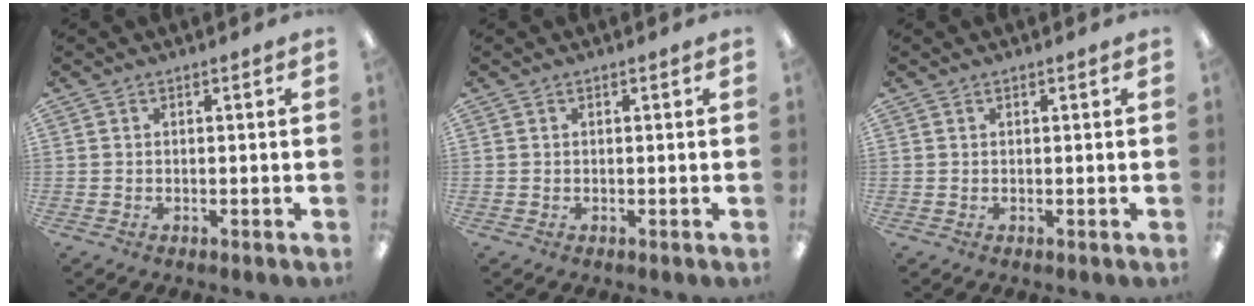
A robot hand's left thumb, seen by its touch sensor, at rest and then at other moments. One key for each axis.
{"total": 0.0}
{"total": 0.0}